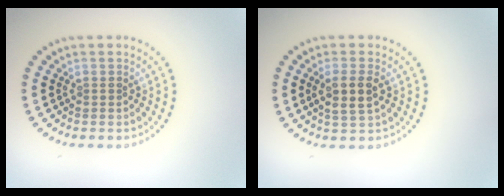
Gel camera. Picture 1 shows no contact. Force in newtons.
{"total": 2.7, "press": 2.5, "slide": 1.1}